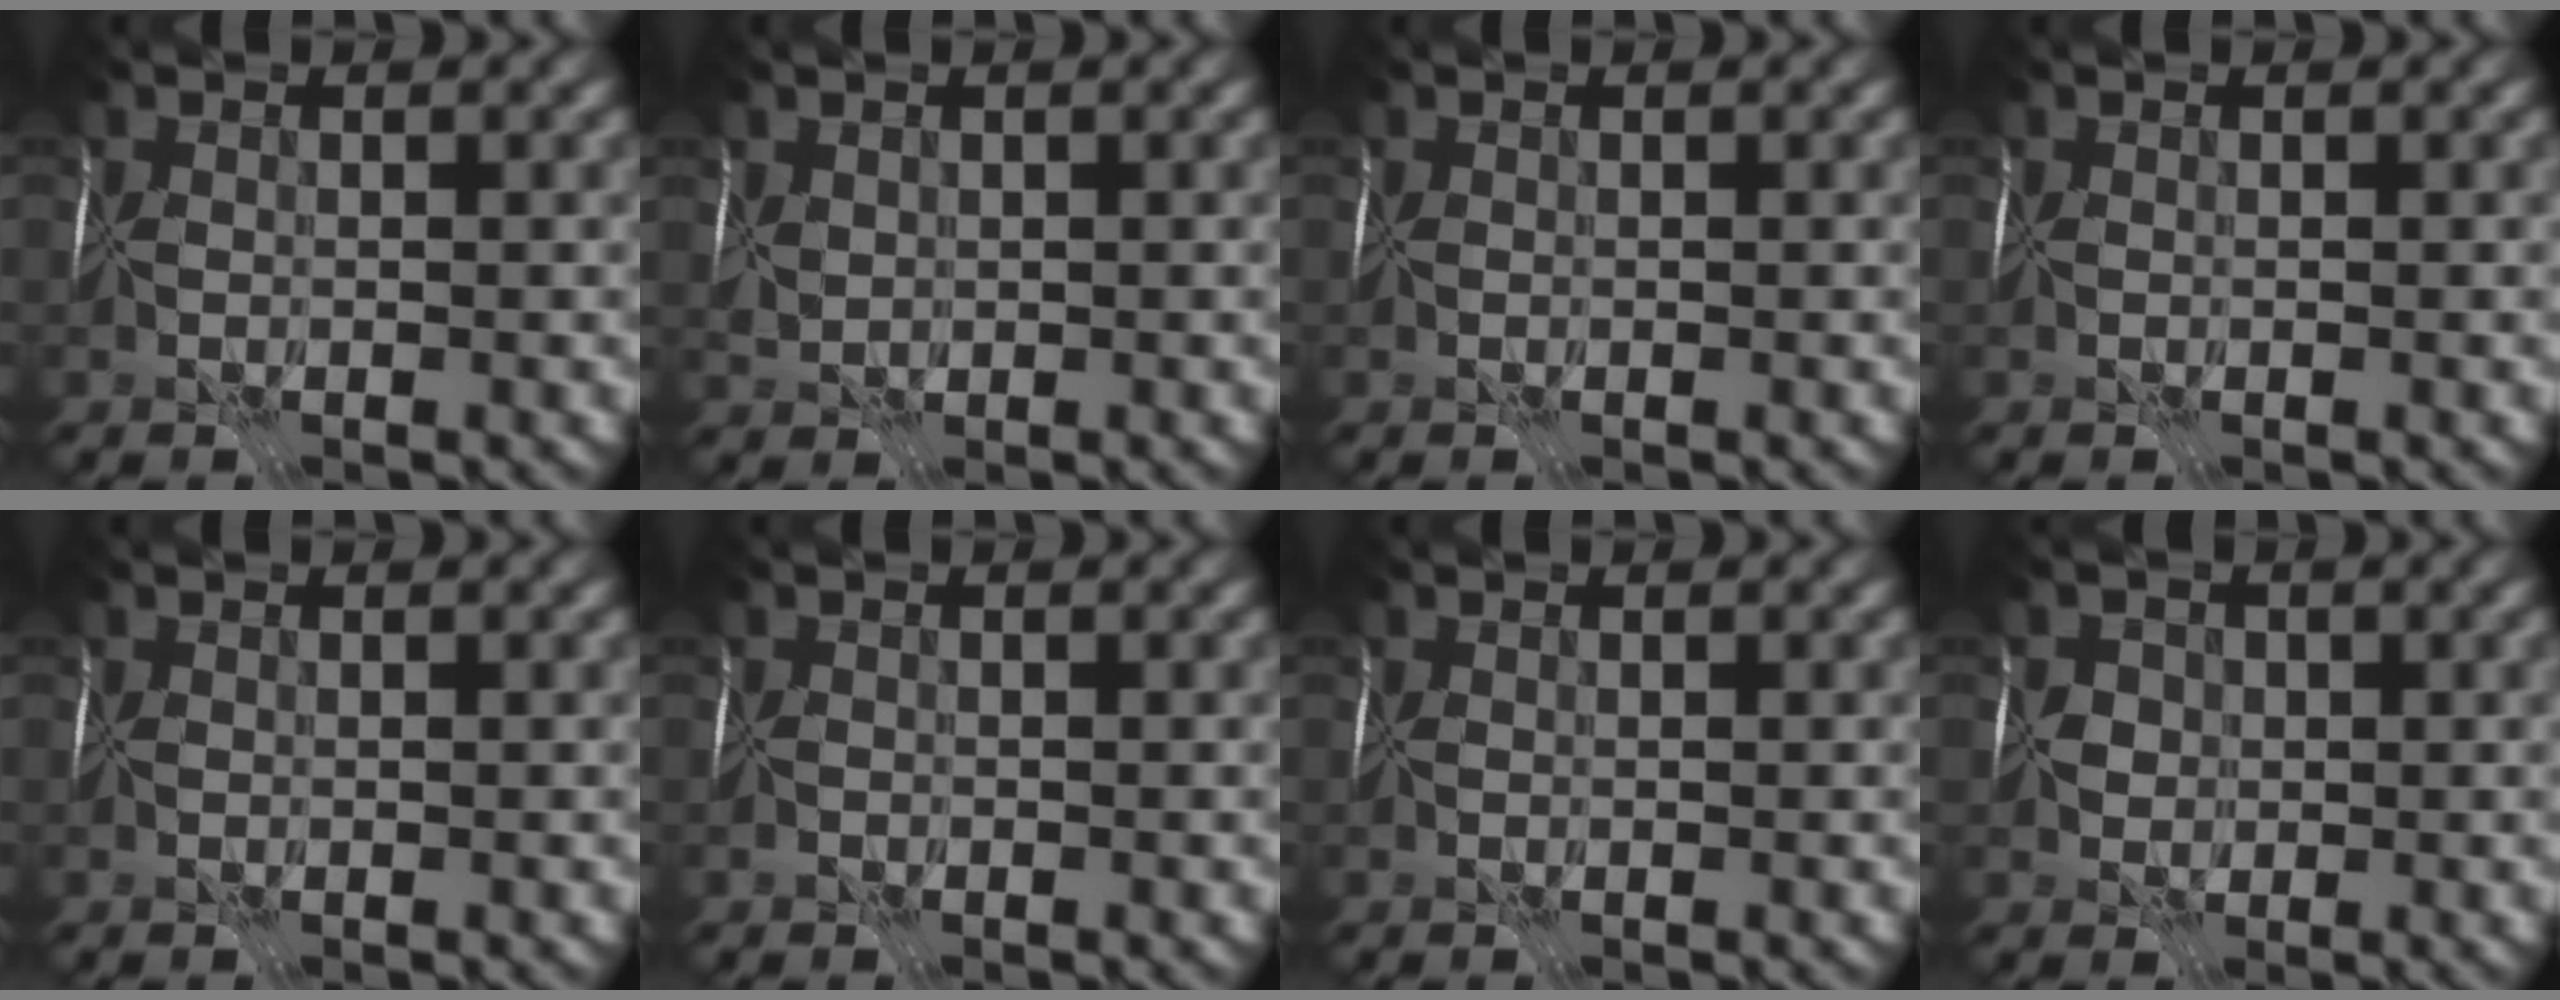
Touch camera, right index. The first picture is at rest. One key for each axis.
{"total": 0.6, "fx": 0.6, "fy": 0.3, "fz": 0.1, "tx": 0.000, "ty": -0.001, "tz": 0.016}
{"total": 0.0}
{"total": 0.0}
{"total": 0.7, "fx": 0.0, "fy": -0.5, "fz": -0.4, "tx": 0.010, "ty": -0.001, "tz": 0.002}
{"total": 1.3, "fx": -1.0, "fy": 0.7, "fz": 0.2, "tx": 0.001, "ty": -0.004, "tz": -0.017}
{"total": 1.5, "fx": -0.2, "fy": -1.1, "fz": -0.9, "tx": 0.022, "ty": -0.001, "tz": 0.001}
{"total": 1.5, "fx": -0.1, "fy": 1.5, "fz": 0.3, "tx": 0.016, "ty": 0.009, "tz": -0.010}